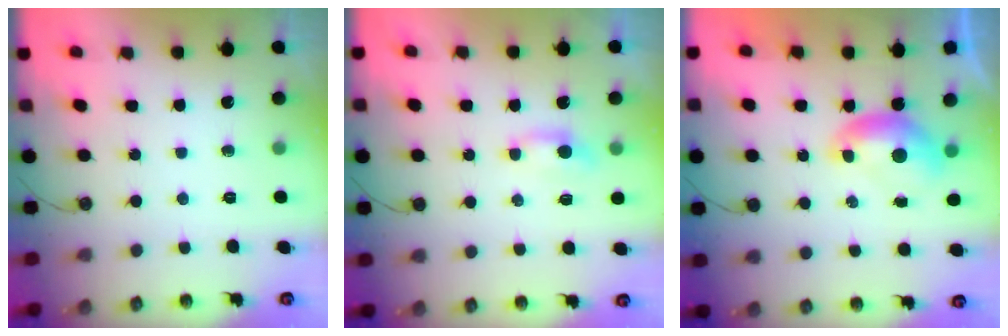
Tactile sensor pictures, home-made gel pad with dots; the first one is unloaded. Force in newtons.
{"total": 1.3, "press": 1.2, "slide": 0.4}
{"total": 0.0}